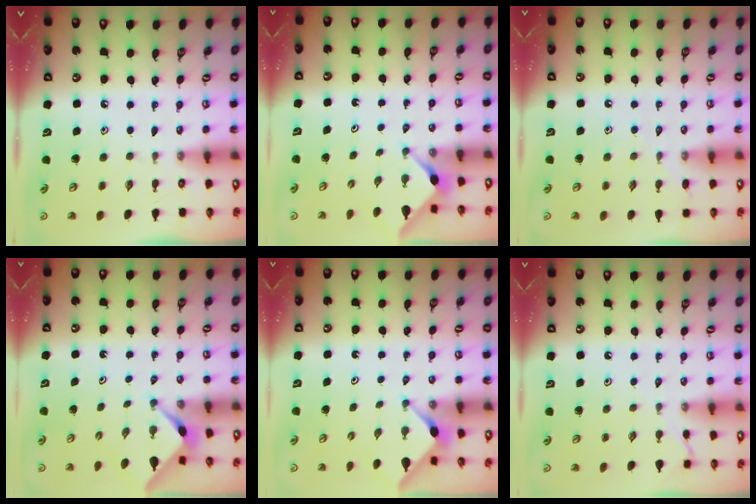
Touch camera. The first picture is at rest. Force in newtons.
{"total": 3.0, "press": 2.9, "slide": 0.4}
{"total": 5.7, "press": 5.6, "slide": 0.7}
{"total": 2.4, "press": 2.3, "slide": 0.3}
{"total": 3.0, "press": 3.0, "slide": 0.3}
{"total": 2.4, "press": 2.4, "slide": 0.5}